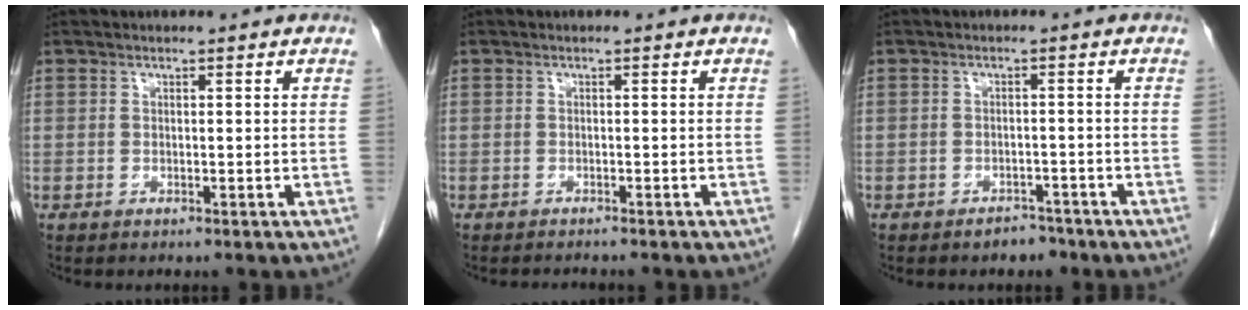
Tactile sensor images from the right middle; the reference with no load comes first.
{"total": 1.5, "force": [-1.5, -0.1, 0.2], "torque": [-0.002, -0.004, -0.019]}
{"total": 2.2, "force": [-1.8, 1.2, 0.6], "torque": [-0.007, 0.004, -0.023]}